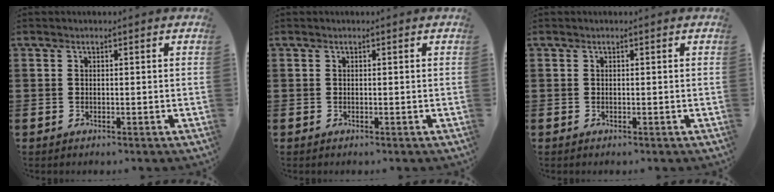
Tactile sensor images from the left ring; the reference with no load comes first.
{"total": 0.0}
{"total": 0.0}